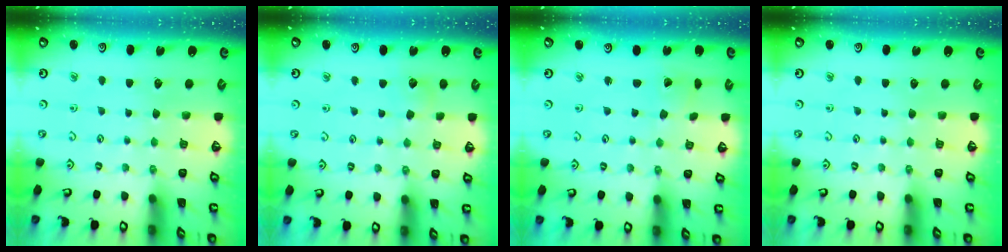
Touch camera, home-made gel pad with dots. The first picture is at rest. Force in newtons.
{"total": 4.2, "press": 4.1, "slide": 0.5}
{"total": 1.8, "press": 1.7, "slide": 0.1}
{"total": 0.0}